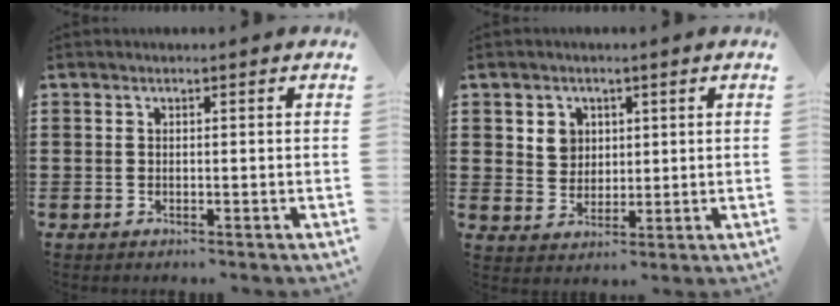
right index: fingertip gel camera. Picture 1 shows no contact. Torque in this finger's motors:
{"motor_torque": [0.04, -0.02, 0.09, 0.05]}